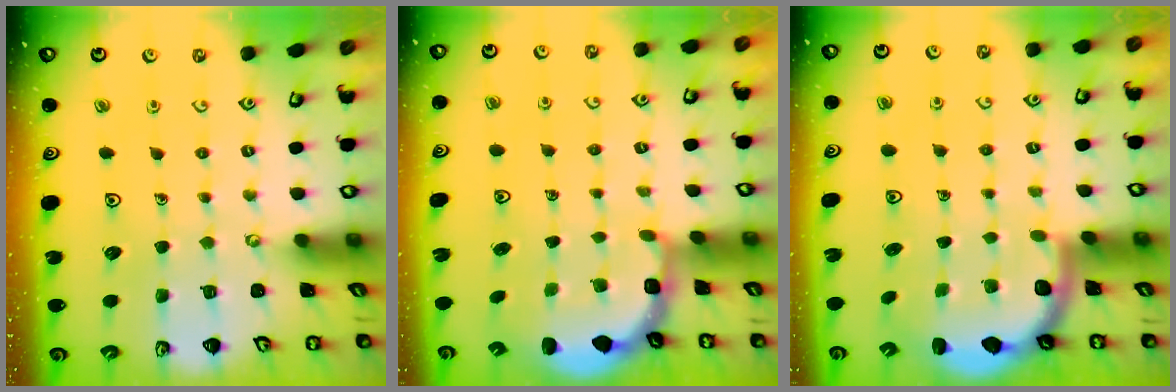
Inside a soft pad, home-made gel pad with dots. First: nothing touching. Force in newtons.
{"total": 2.7, "press": 2.3, "slide": 1.4}
{"total": 2.4, "press": 2.3, "slide": 0.6}